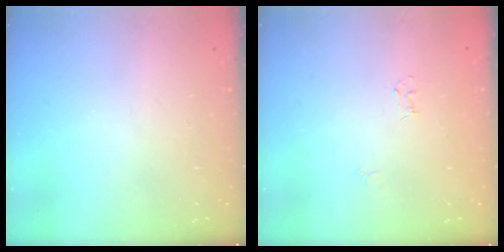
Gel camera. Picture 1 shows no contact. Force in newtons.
{"total": 2.7, "press": 2.7, "slide": 0.4}